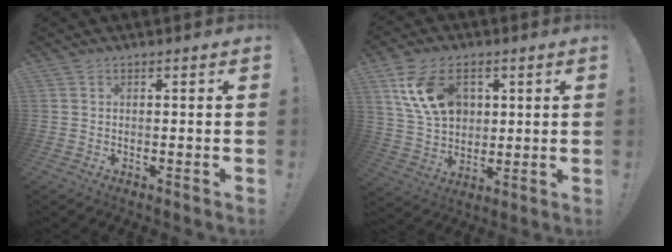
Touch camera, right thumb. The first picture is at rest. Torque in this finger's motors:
{"motor_torque": [1.10, 1.13, 0.52, -0.28, 0.07]}